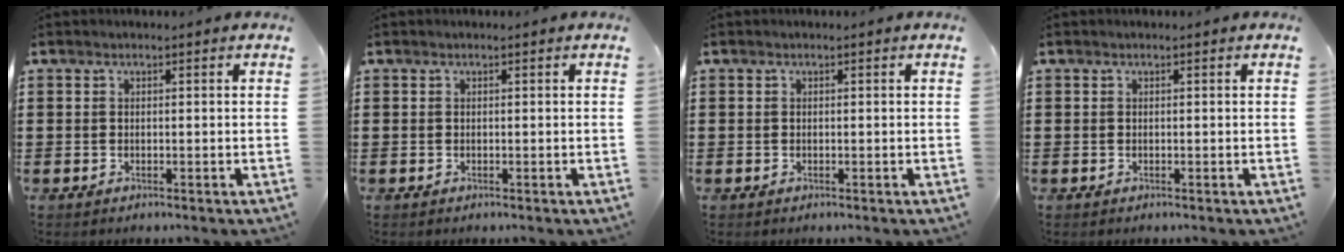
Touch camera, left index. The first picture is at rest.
{"total": 0.0}
{"total": 0.0}
{"total": 0.0}